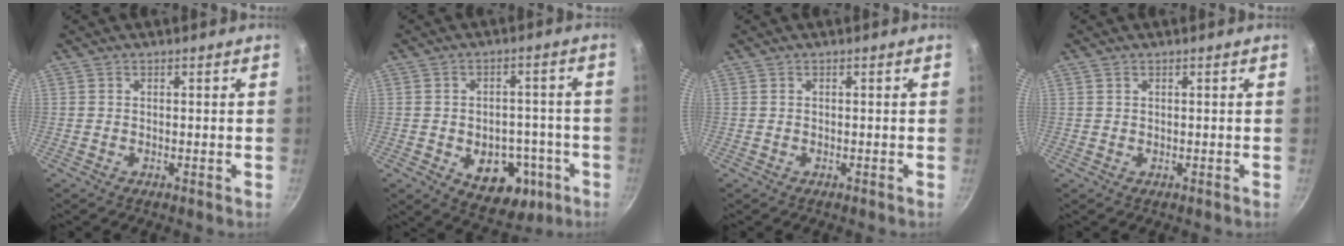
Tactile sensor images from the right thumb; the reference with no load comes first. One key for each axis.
{"total": 12.4, "fx": -4.1, "fy": 8.6, "fz": 8.0, "tx": -0.068, "ty": 0.016, "tz": -0.041}
{"total": 0.0}
{"total": 0.7, "fx": 0.4, "fy": 0.5, "fz": 0.3, "tx": -0.005, "ty": 0.001, "tz": 0.008}